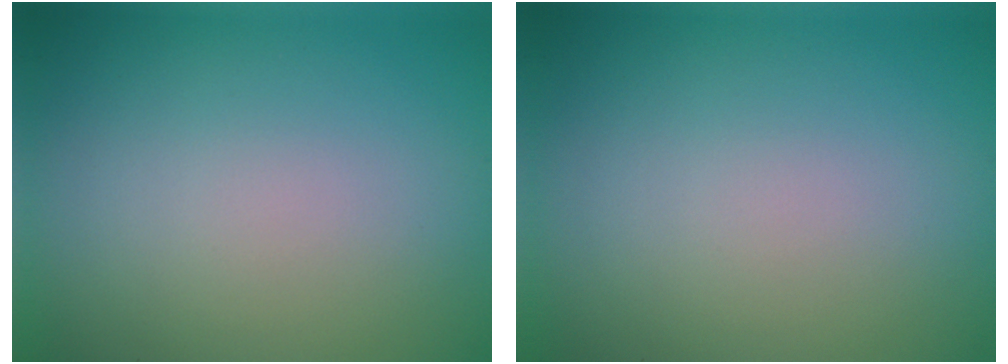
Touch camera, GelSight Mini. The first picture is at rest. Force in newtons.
{"total": 0.0}